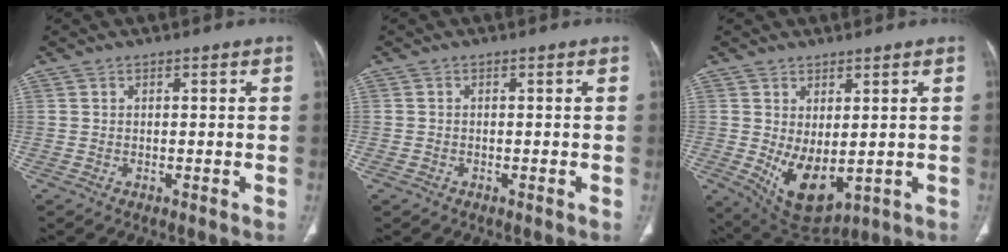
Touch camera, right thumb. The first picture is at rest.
{"total": 0.9, "force": [-0.5, 0.7, 0.2], "torque": [-0.009, 0.001, -0.011]}
{"total": 9.3, "force": [-0.7, 4.9, 7.8], "torque": [-0.120, -0.016, 0.017]}